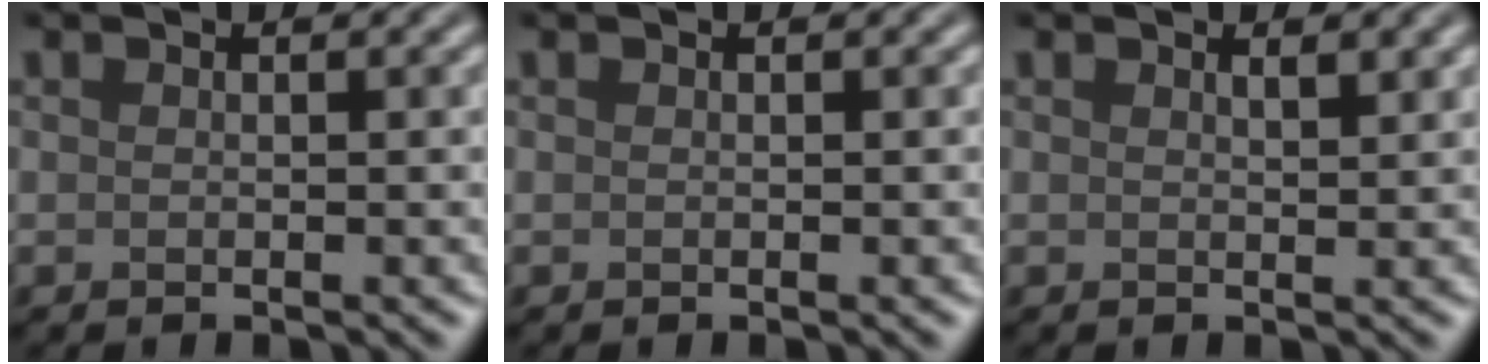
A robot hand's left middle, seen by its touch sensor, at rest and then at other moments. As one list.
[{"total": 0.0}, {"total": 1.1, "force": [0.8, 0.3, 0.7], "torque": [-0.009, -0.001, 0.013]}]